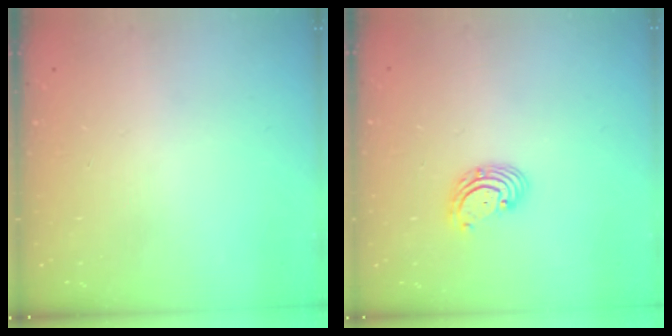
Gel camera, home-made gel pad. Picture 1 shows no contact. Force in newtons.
{"total": 2.8, "press": 2.8, "slide": 0.2}